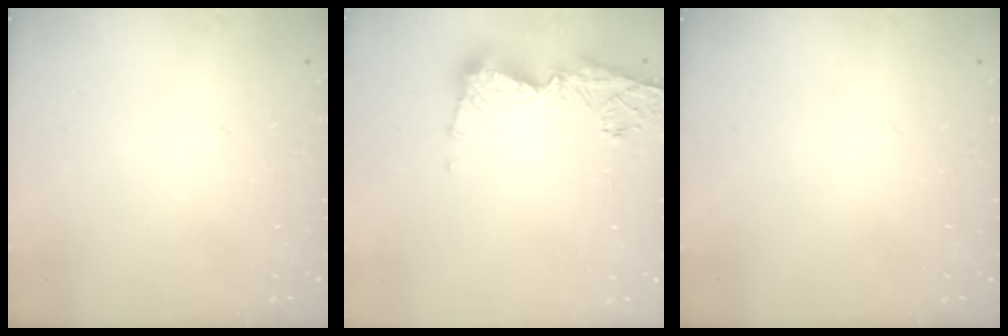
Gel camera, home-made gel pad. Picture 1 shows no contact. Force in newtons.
{"total": 11.2, "press": 11.2, "slide": 1.3}
{"total": 0.0}